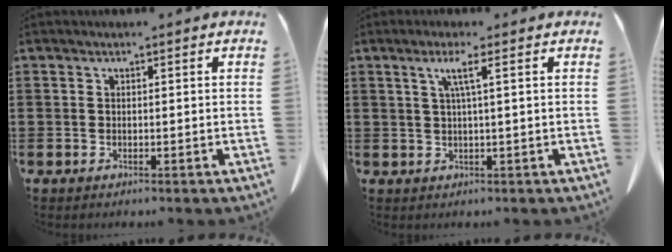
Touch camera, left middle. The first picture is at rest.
{"total": 3.4, "force": [1.1, -0.4, 3.2], "torque": [-0.064, -0.003, 0.016]}